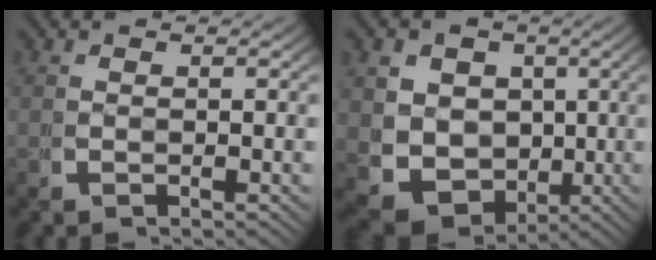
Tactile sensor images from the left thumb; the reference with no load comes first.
{"total": 11.5, "force": [-1.9, 9.7, 5.7], "torque": [-0.141, -0.060, -0.015]}